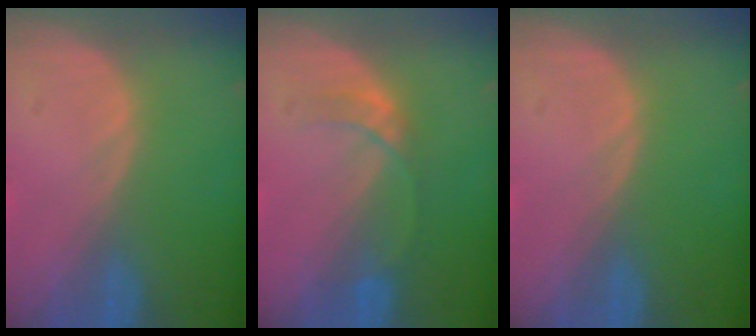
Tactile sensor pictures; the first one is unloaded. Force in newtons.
{"total": 3.0, "press": 3.0, "slide": 0.3}
{"total": 0.0}